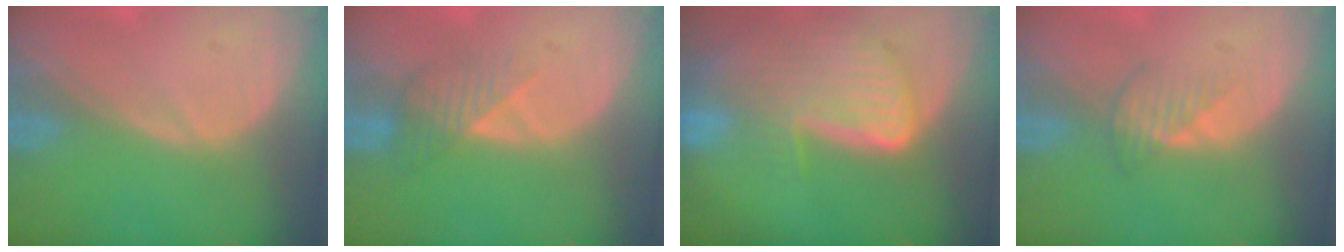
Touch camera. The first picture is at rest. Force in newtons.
{"total": 3.5, "press": 3.3, "slide": 1.2}
{"total": 9.4, "press": 8.1, "slide": 4.9}
{"total": 2.5, "press": 2.5, "slide": 0.3}